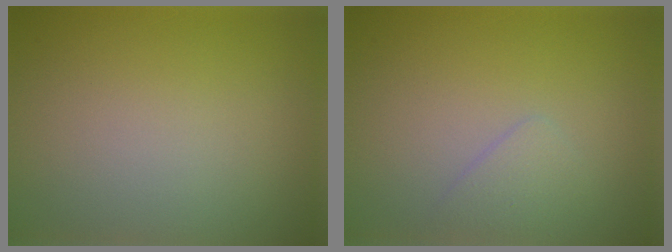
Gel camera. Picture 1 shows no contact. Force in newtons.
{"total": 1.3, "press": 1.3, "slide": 0.1}